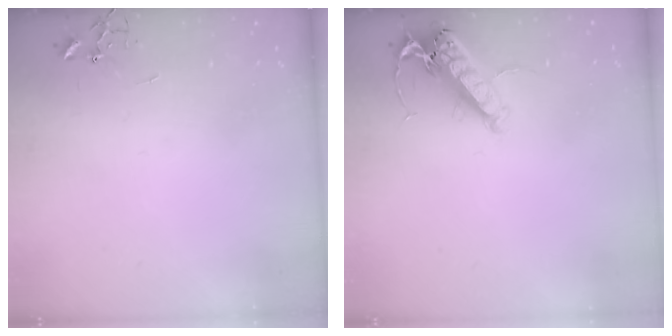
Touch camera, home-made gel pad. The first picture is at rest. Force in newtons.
{"total": 14.2, "press": 14.0, "slide": 2.5}